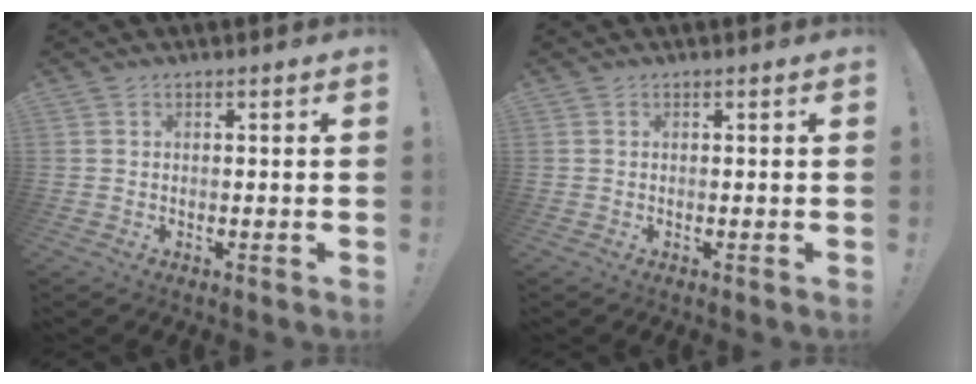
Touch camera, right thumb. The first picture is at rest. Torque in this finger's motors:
{"motor_torque": [-0.23, 0.00, -0.18, 0.08, -0.02]}